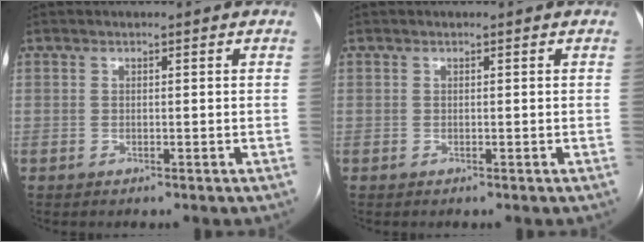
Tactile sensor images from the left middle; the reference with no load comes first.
{"total": 0.0}